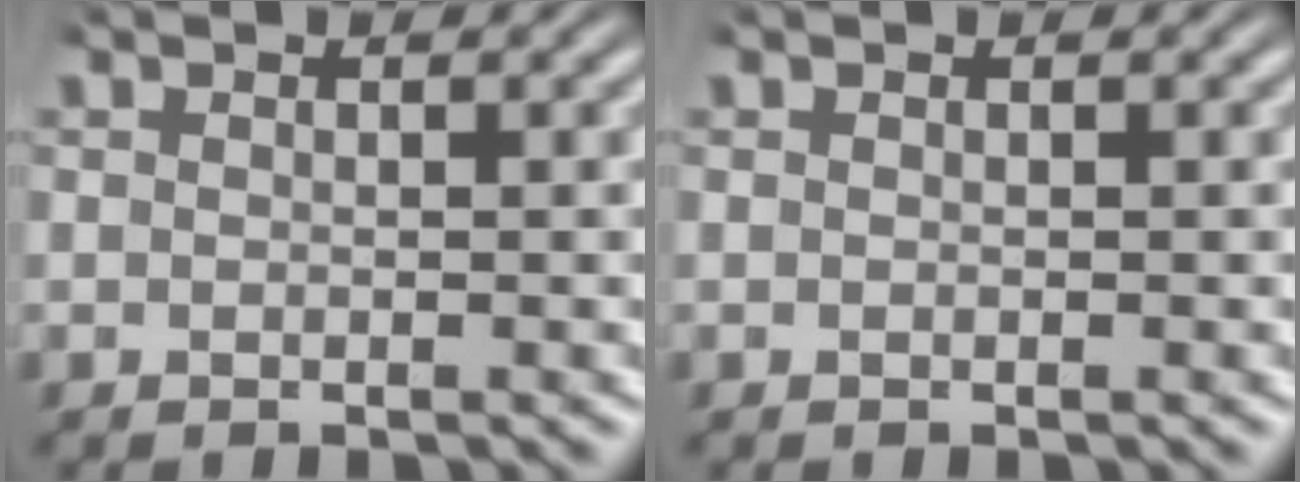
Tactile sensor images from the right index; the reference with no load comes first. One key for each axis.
{"total": 0.0}